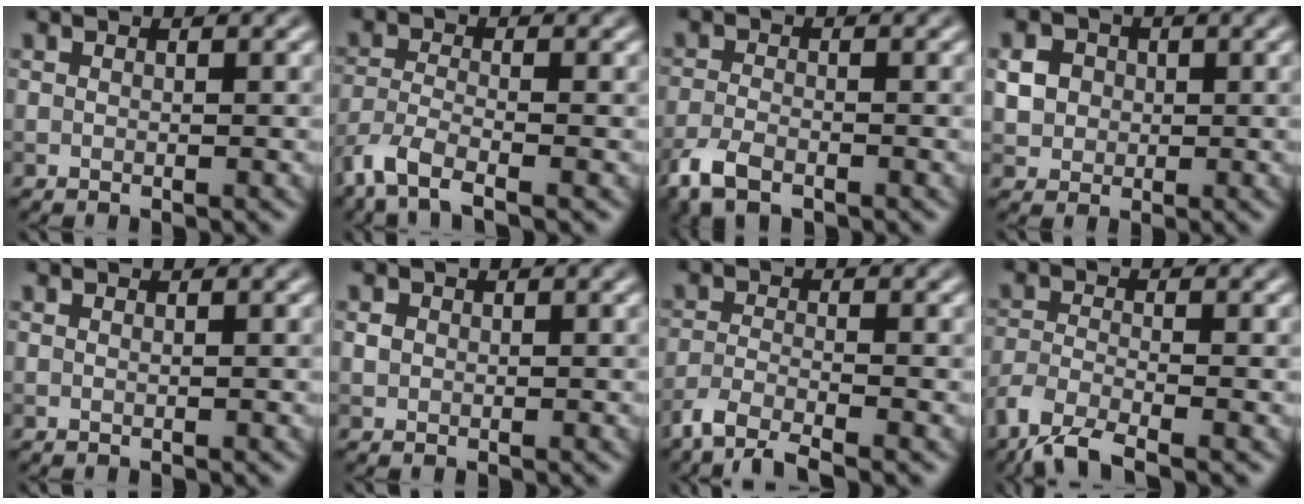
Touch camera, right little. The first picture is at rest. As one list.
[{"total": 4.5, "force": [-3.3, 1.3, 2.8], "torque": [-0.062, -0.012, -0.077]}, {"total": 3.8, "force": [-2.6, 1.7, 2.2], "torque": [-0.049, -0.009, -0.058]}, {"total": 2.7, "force": [0.3, 2.5, 1.1], "torque": [-0.023, 0.002, 0.012]}, {"total": 0.0}, {"total": 0.7, "force": [0.1, 0.7, 0.2], "torque": [-0.002, -0.001, 0.000]}, {"total": 3.9, "force": [-3.2, 0.7, 2.2], "torque": [-0.044, -0.007, -0.070]}, {"total": 4.8, "force": [-3.8, 1.2, 2.8], "torque": [-0.058, -0.010, -0.084]}]